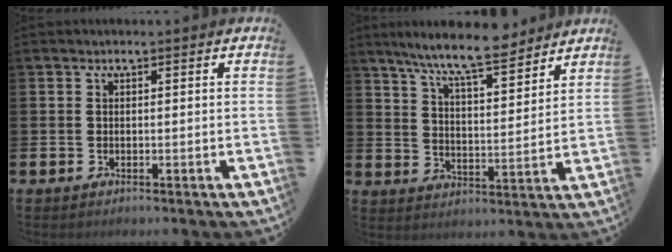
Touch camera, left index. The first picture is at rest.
{"total": 9.1, "force": [8.3, 1.0, 3.7], "torque": [-0.094, -0.041, 0.147]}